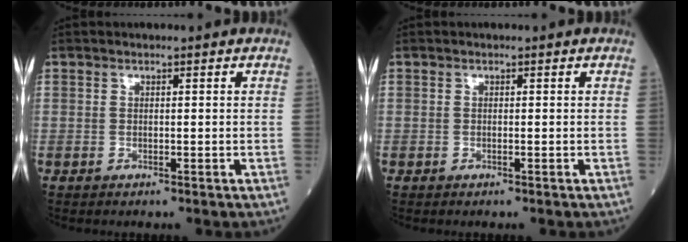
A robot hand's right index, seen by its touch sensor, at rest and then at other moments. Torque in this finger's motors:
{"motor_torque": [-0.10, 0.00, -0.09, -0.01]}